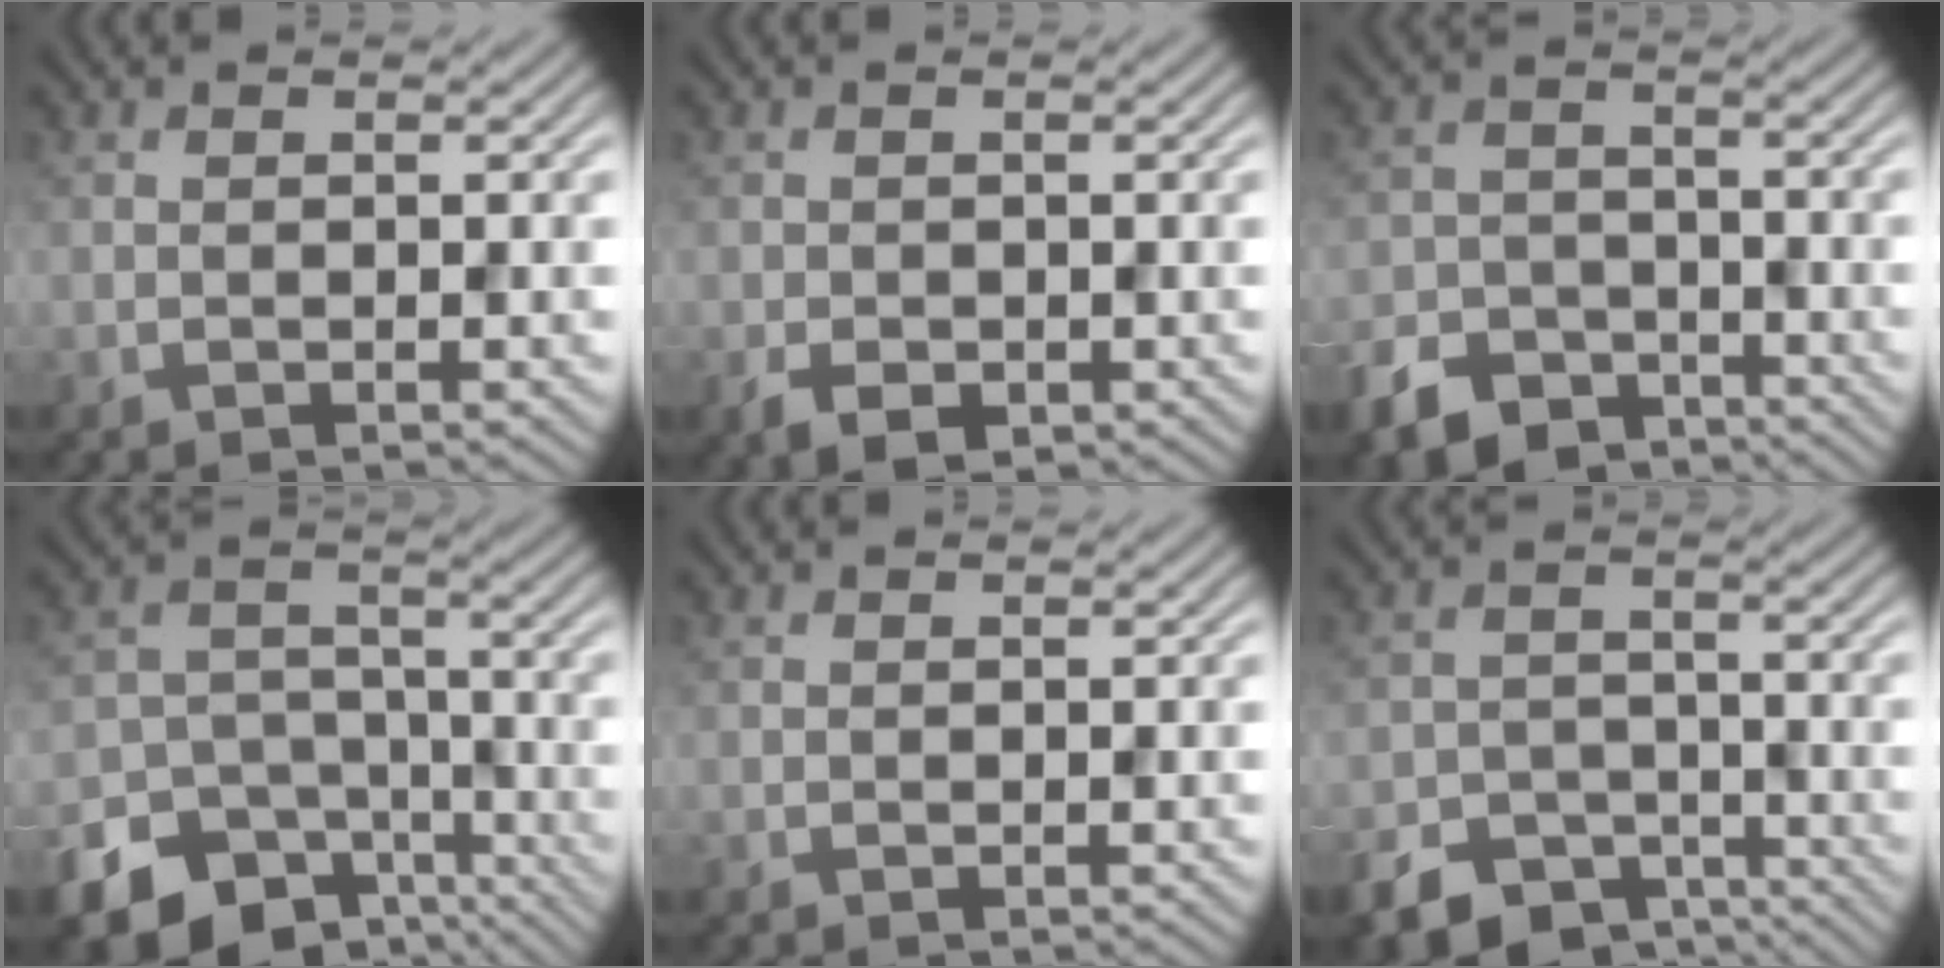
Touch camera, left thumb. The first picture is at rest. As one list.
[{"total": 2.5, "force": [-1.0, 1.8, 1.4], "torque": [-0.038, -0.011, -0.017]}, {"total": 6.5, "force": [-4.8, 3.7, 2.2], "torque": [-0.052, -0.009, -0.097]}, {"total": 14.5, "force": [-9.6, 10.0, 4.3], "torque": [-0.121, -0.052, -0.148]}, {"total": 0.0}, {"total": 7.1, "force": [-5.4, 3.8, 2.4], "torque": [-0.046, -0.012, -0.098]}]